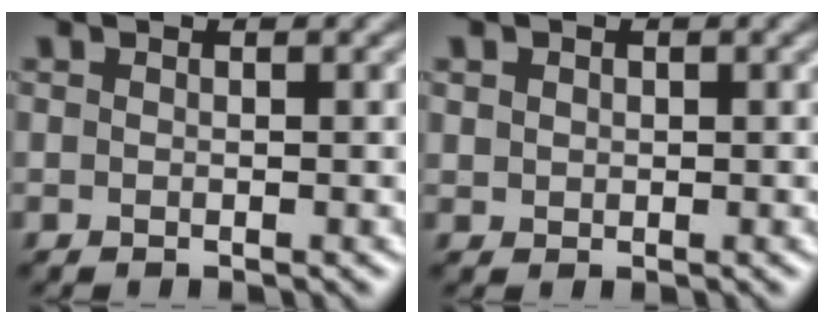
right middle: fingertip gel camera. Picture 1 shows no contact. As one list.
[{"total": 0.9, "force": [0.3, 0.8, 0.2], "torque": [0.000, -0.003, 0.009]}]